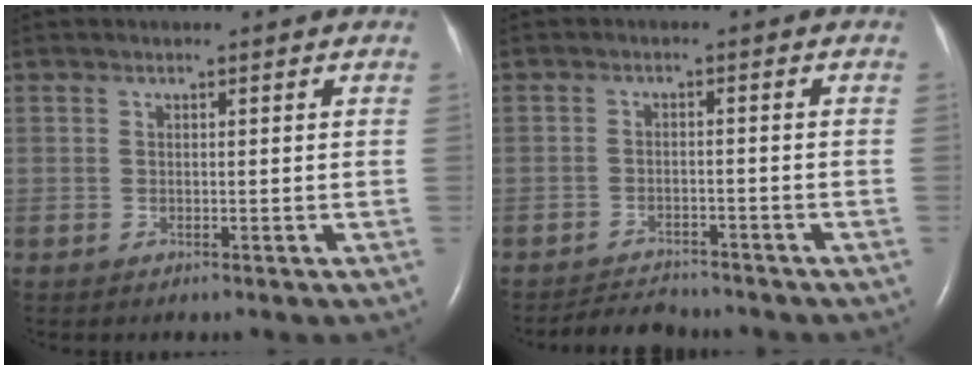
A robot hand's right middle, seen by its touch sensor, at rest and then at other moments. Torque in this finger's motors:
{"motor_torque": [-0.01, -0.01, 0.00, -0.01]}